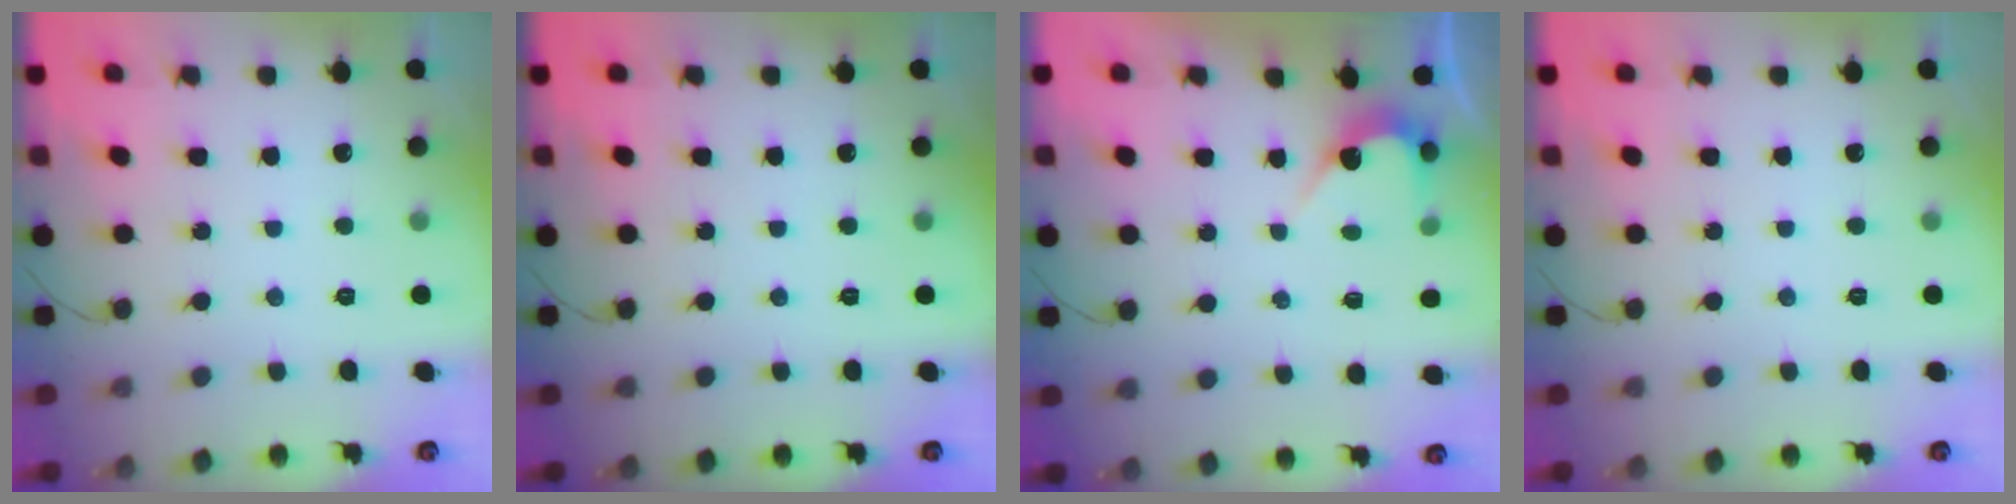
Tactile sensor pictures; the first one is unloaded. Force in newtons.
{"total": 0.0}
{"total": 3.6, "press": 3.6, "slide": 0.3}
{"total": 0.0}